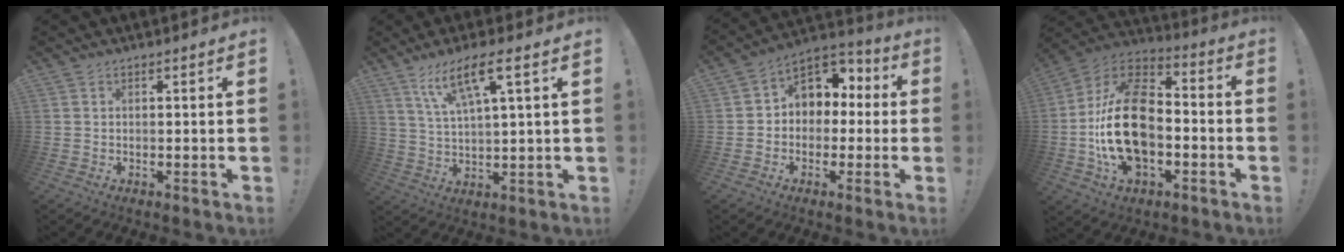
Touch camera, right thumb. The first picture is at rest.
{"total": 10.6, "force": [5.7, 1.8, 8.8], "torque": [-0.166, -0.014, 0.096]}
{"total": 8.4, "force": [1.7, 7.5, 3.4], "torque": [-0.049, -0.013, 0.040]}
{"total": 24.8, "force": [-3.5, 15.9, 18.8], "torque": [-0.337, 0.036, -0.047]}